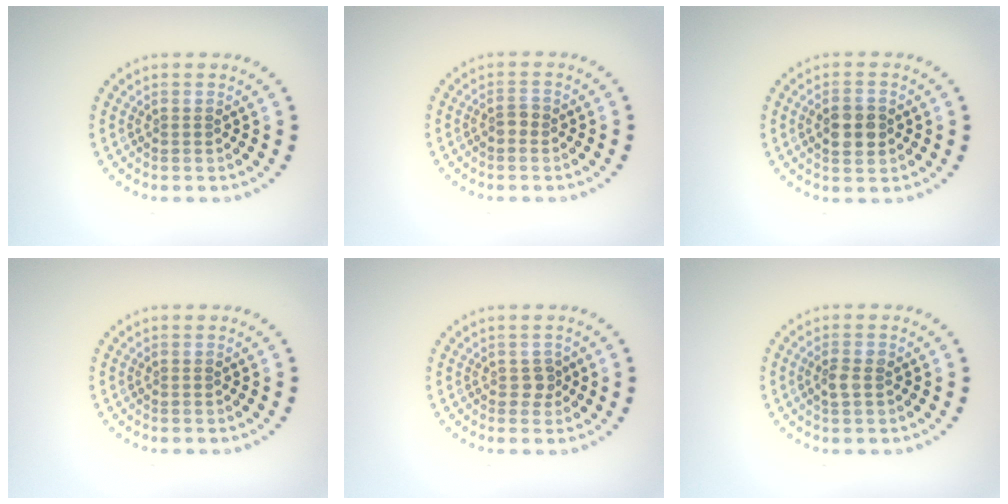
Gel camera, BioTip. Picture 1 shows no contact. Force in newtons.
{"total": 1.0, "press": 1.0, "slide": 0.3}
{"total": 3.3, "press": 3.2, "slide": 0.3}
{"total": 0.0}
{"total": 1.1, "press": 1.0, "slide": 0.6}
{"total": 1.5, "press": 1.5, "slide": 0.3}